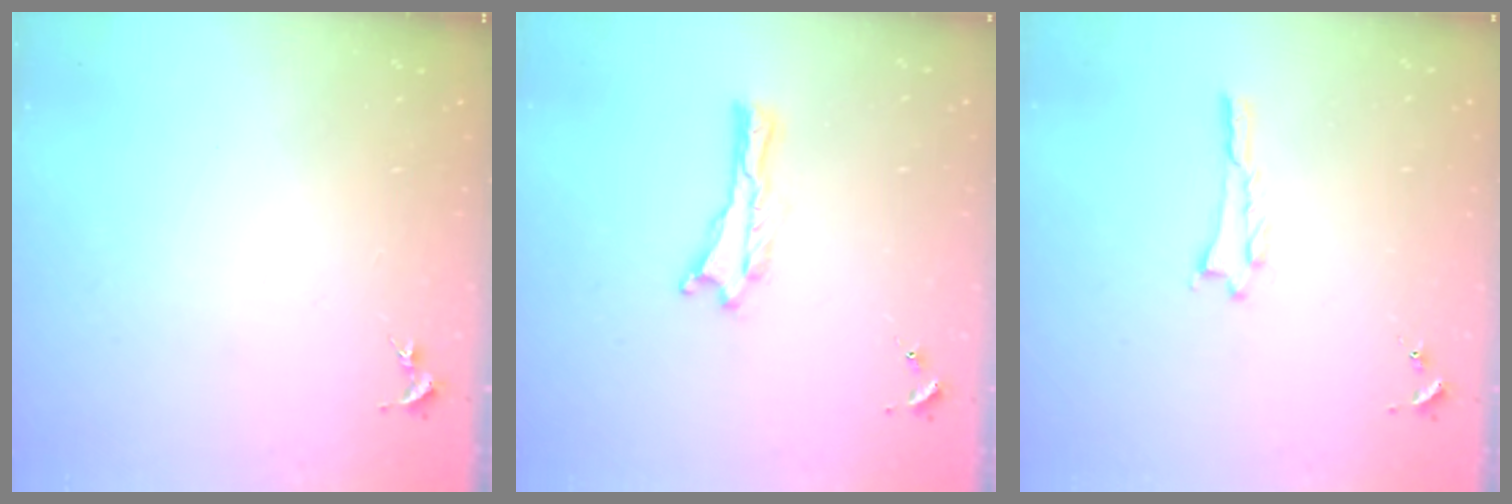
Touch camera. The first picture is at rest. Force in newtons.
{"total": 0.0}
{"total": 0.0}